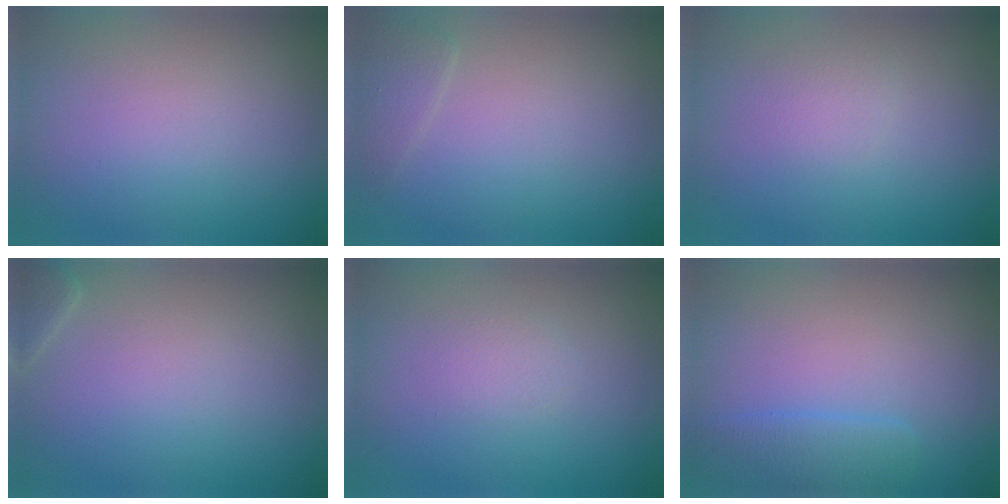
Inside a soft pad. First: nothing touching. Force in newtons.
{"total": 1.4, "press": 1.3, "slide": 0.1}
{"total": 1.3, "press": 1.3, "slide": 0.2}
{"total": 1.2, "press": 1.2, "slide": 0.1}
{"total": 1.1, "press": 1.1, "slide": 0.0}
{"total": 2.5, "press": 2.5, "slide": 0.1}